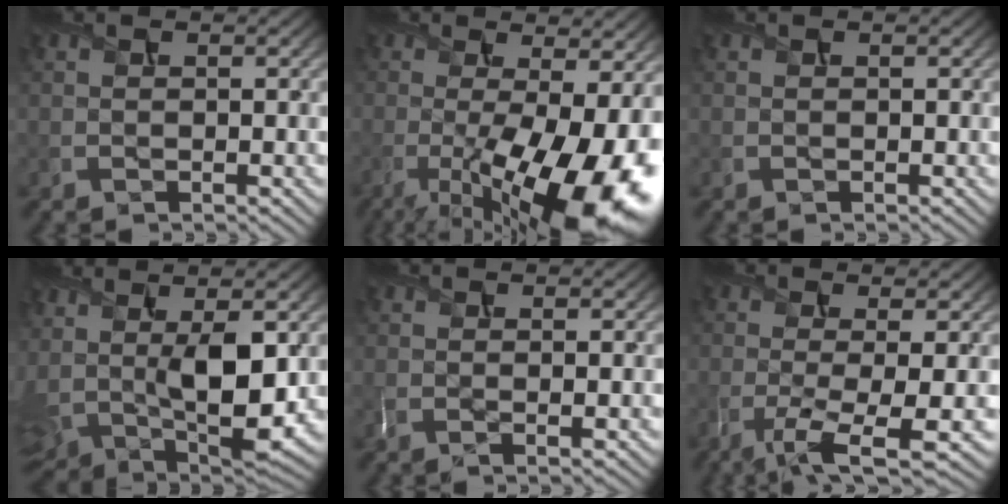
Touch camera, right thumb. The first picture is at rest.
{"total": 16.6, "force": [-4.5, 6.2, 14.7], "torque": [-0.227, -0.046, -0.045]}
{"total": 0.0}
{"total": 12.2, "force": [2.3, 5.2, 10.7], "torque": [-0.240, -0.017, 0.056]}
{"total": 1.2, "force": [0.1, -0.1, 1.2], "torque": [-0.027, 0.000, -0.001]}
{"total": 6.2, "force": [-2.2, 1.0, 5.7], "torque": [-0.098, -0.005, -0.043]}